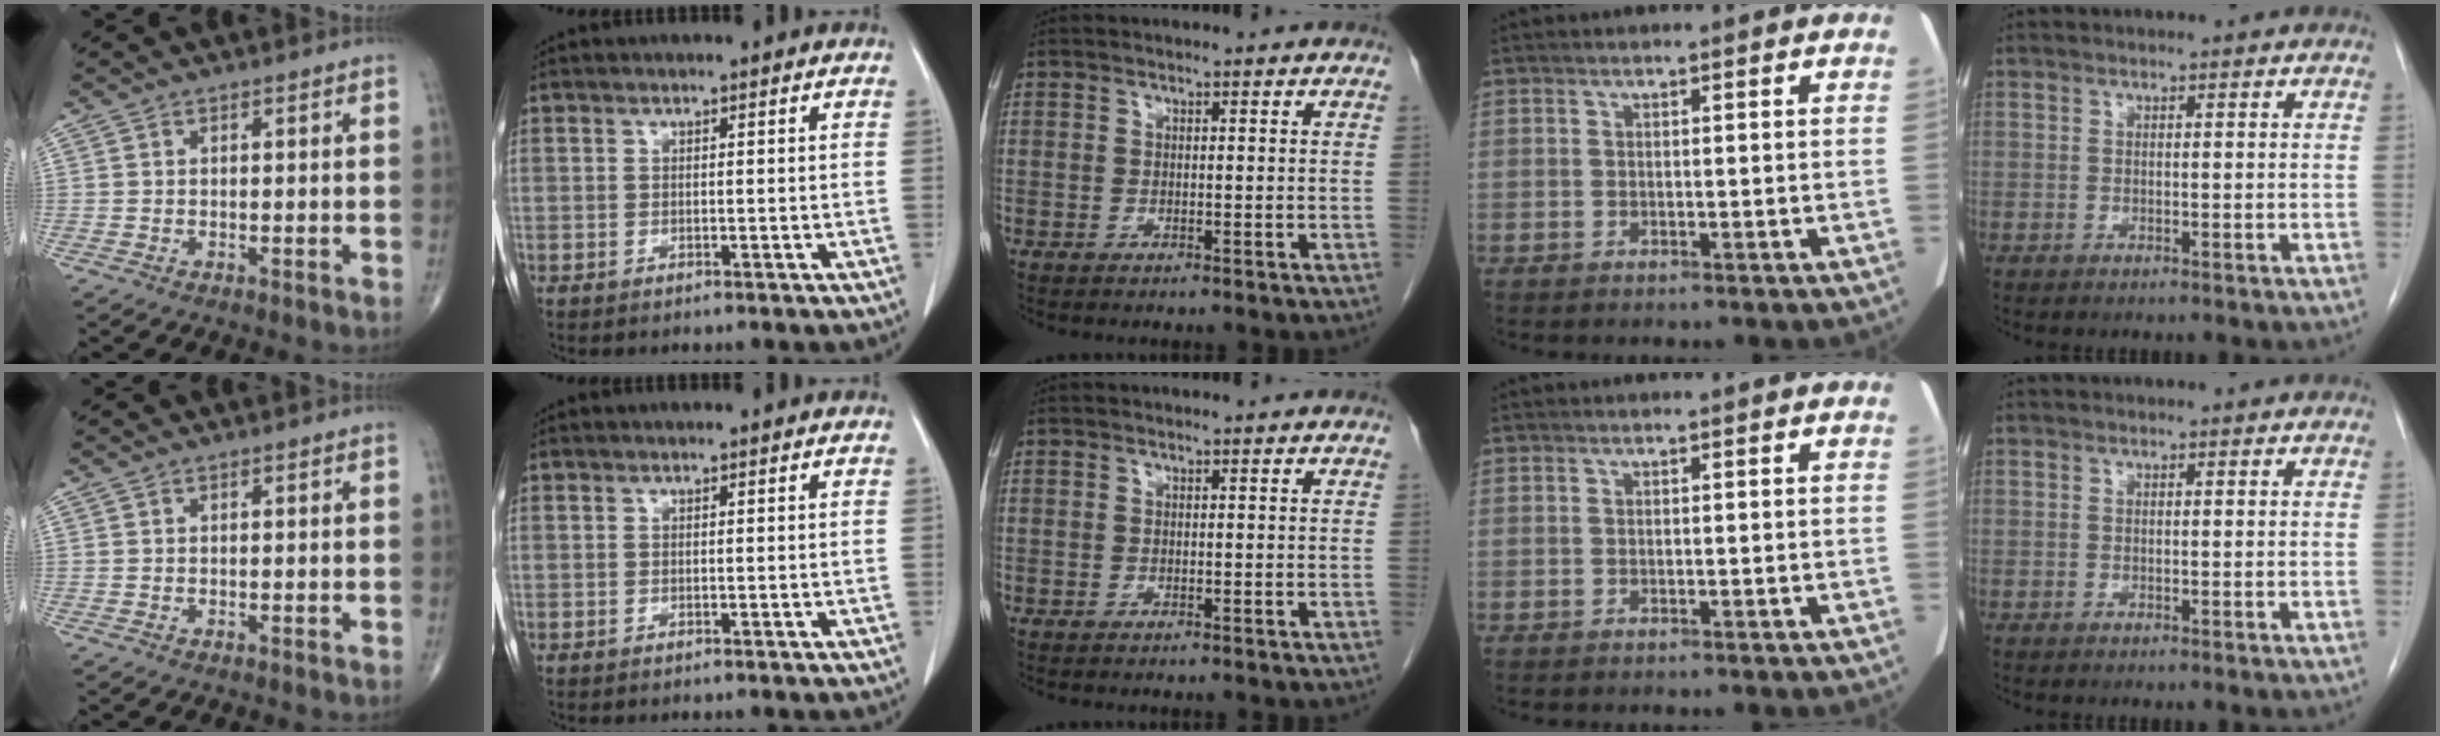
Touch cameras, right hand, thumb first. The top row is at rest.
{}